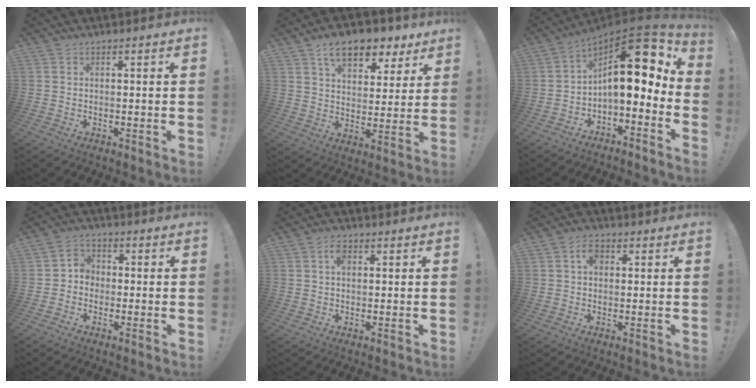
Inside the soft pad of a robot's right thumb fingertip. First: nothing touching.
{"total": 12.4, "force": [7.9, 6.8, 6.8], "torque": [-0.104, -0.042, 0.141]}
{"total": 16.2, "force": [3.5, 7.6, 13.9], "torque": [-0.199, -0.028, 0.060]}
{"total": 4.5, "force": [-1.8, 3.9, 1.3], "torque": [-0.021, 0.016, -0.031]}
{"total": 3.2, "force": [1.0, 2.1, 2.2], "torque": [-0.038, 0.002, 0.014]}
{"total": 4.3, "force": [1.0, 3.0, 2.9], "torque": [-0.043, 0.005, 0.015]}